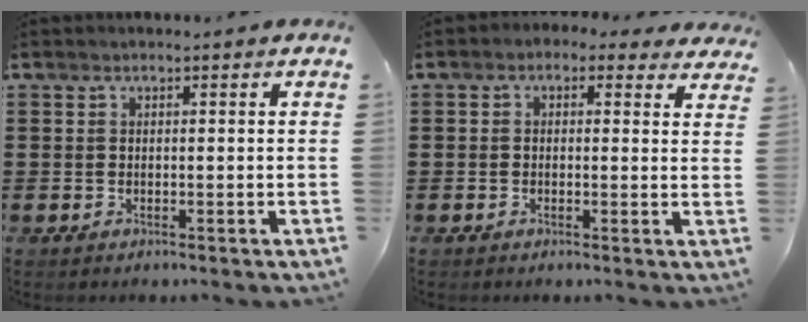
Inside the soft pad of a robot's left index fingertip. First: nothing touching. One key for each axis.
{"total": 1.4, "fx": 0.3, "fy": 1.1, "fz": 0.8, "tx": -0.022, "ty": 0.008, "tz": 0.003}